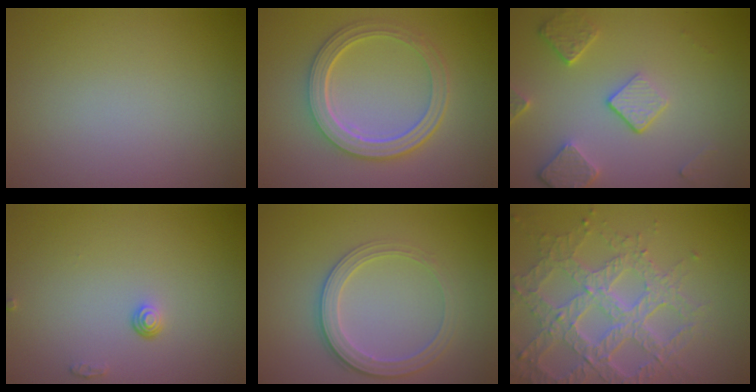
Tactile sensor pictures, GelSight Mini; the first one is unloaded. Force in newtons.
{"total": 5.2, "press": 4.0, "slide": 3.3}
{"total": 4.0, "press": 3.0, "slide": 2.6}
{"total": 1.0, "press": 0.7, "slide": 0.8}
{"total": 2.8, "press": 2.7, "slide": 0.9}
{"total": 6.9, "press": 5.3, "slide": 4.5}